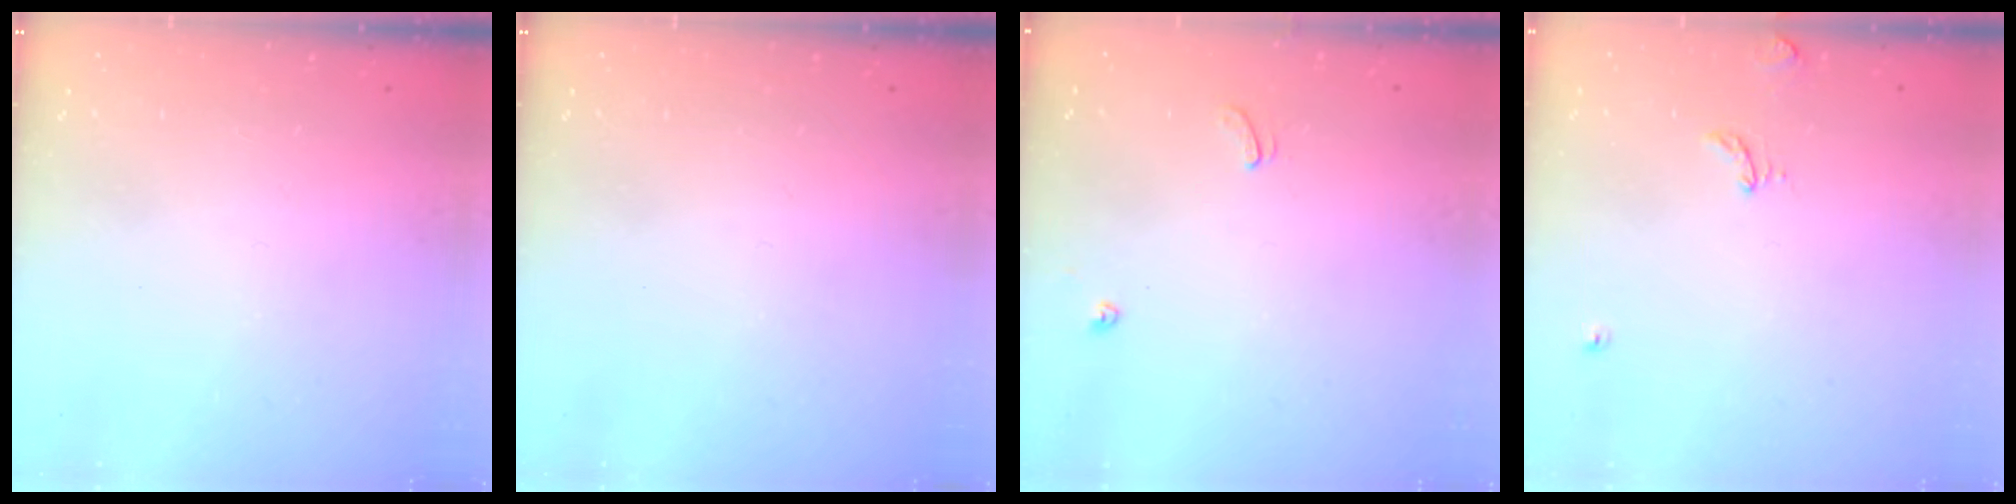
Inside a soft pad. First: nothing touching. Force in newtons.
{"total": 0.0}
{"total": 1.7, "press": 1.7, "slide": 0.5}
{"total": 4.2, "press": 4.1, "slide": 0.4}